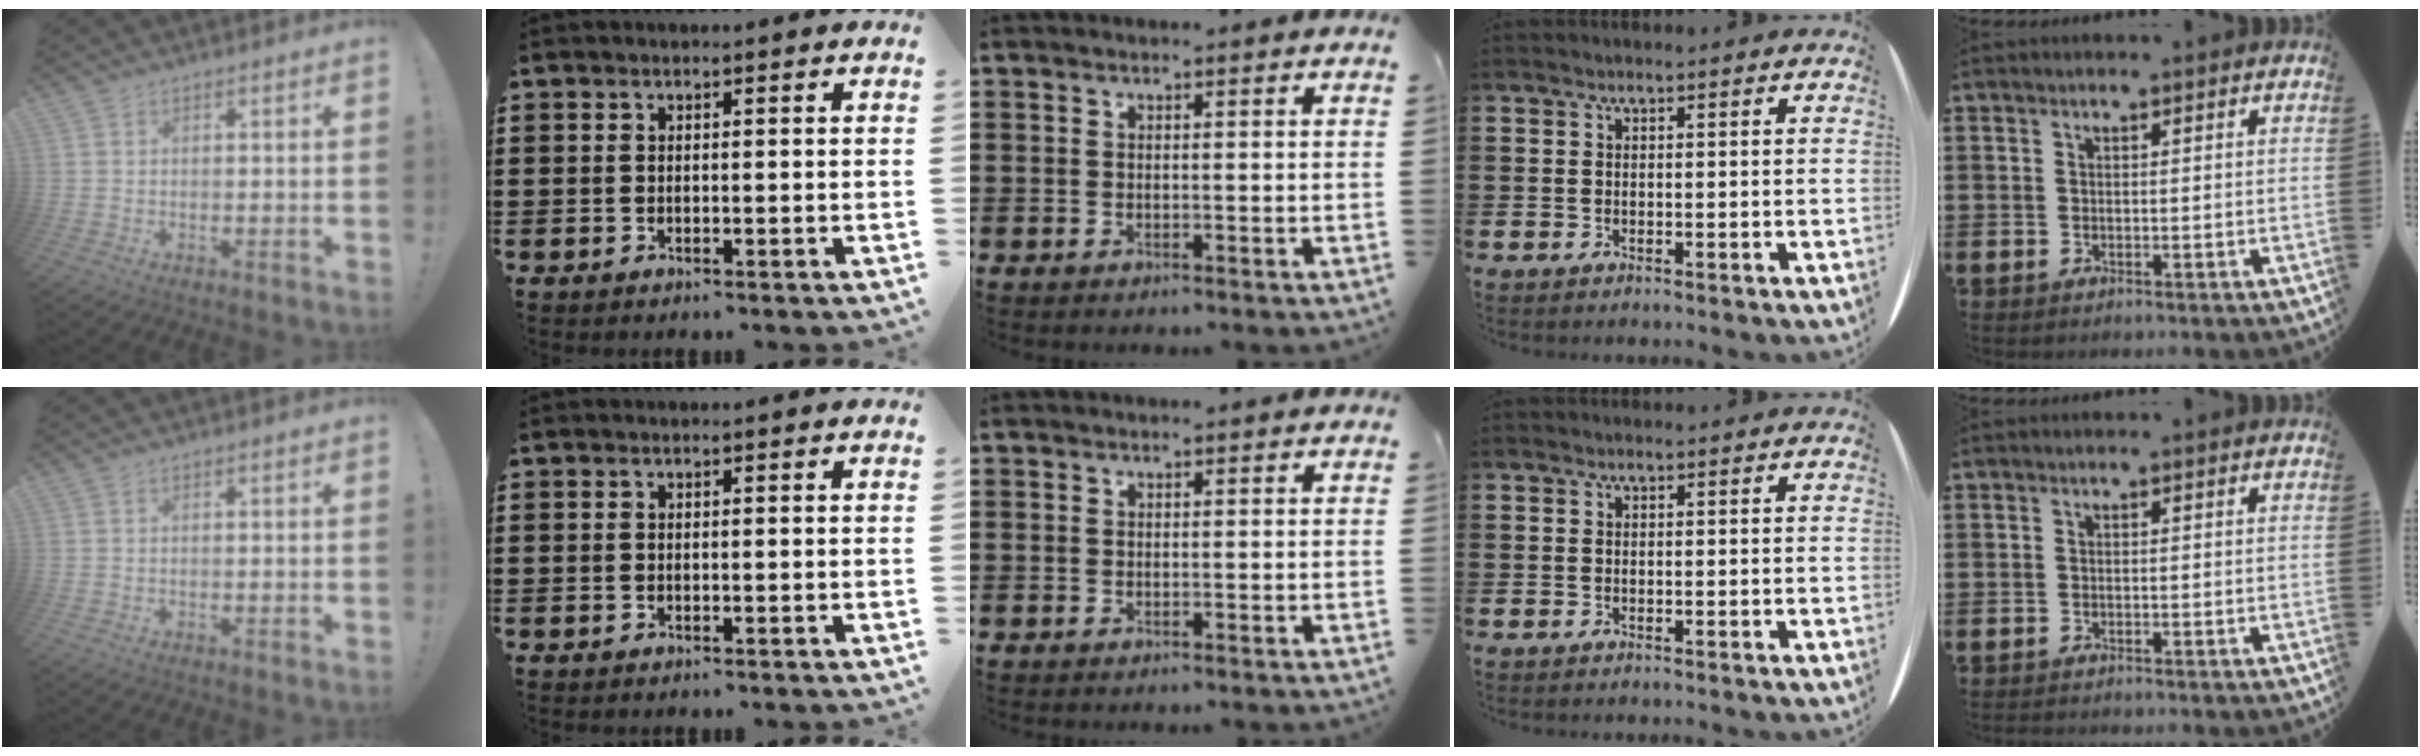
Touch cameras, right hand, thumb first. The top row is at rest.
{"little": {"total": 0.5, "force": [-0.5, 0.0, 0.0], "torque": [0.000, -0.003, -0.010]}}